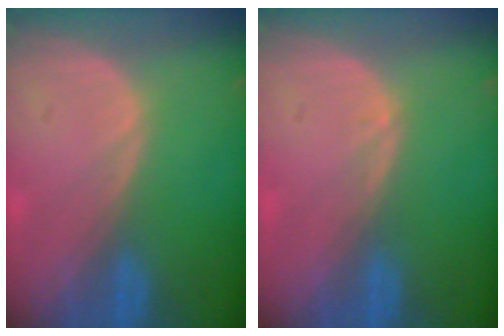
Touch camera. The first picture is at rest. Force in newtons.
{"total": 0.8, "press": 0.7, "slide": 0.1}